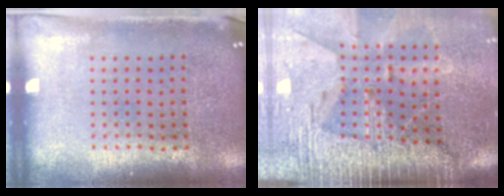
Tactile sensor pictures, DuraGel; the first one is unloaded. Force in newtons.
{"total": 4.0, "press": 3.5, "slide": 2.0}